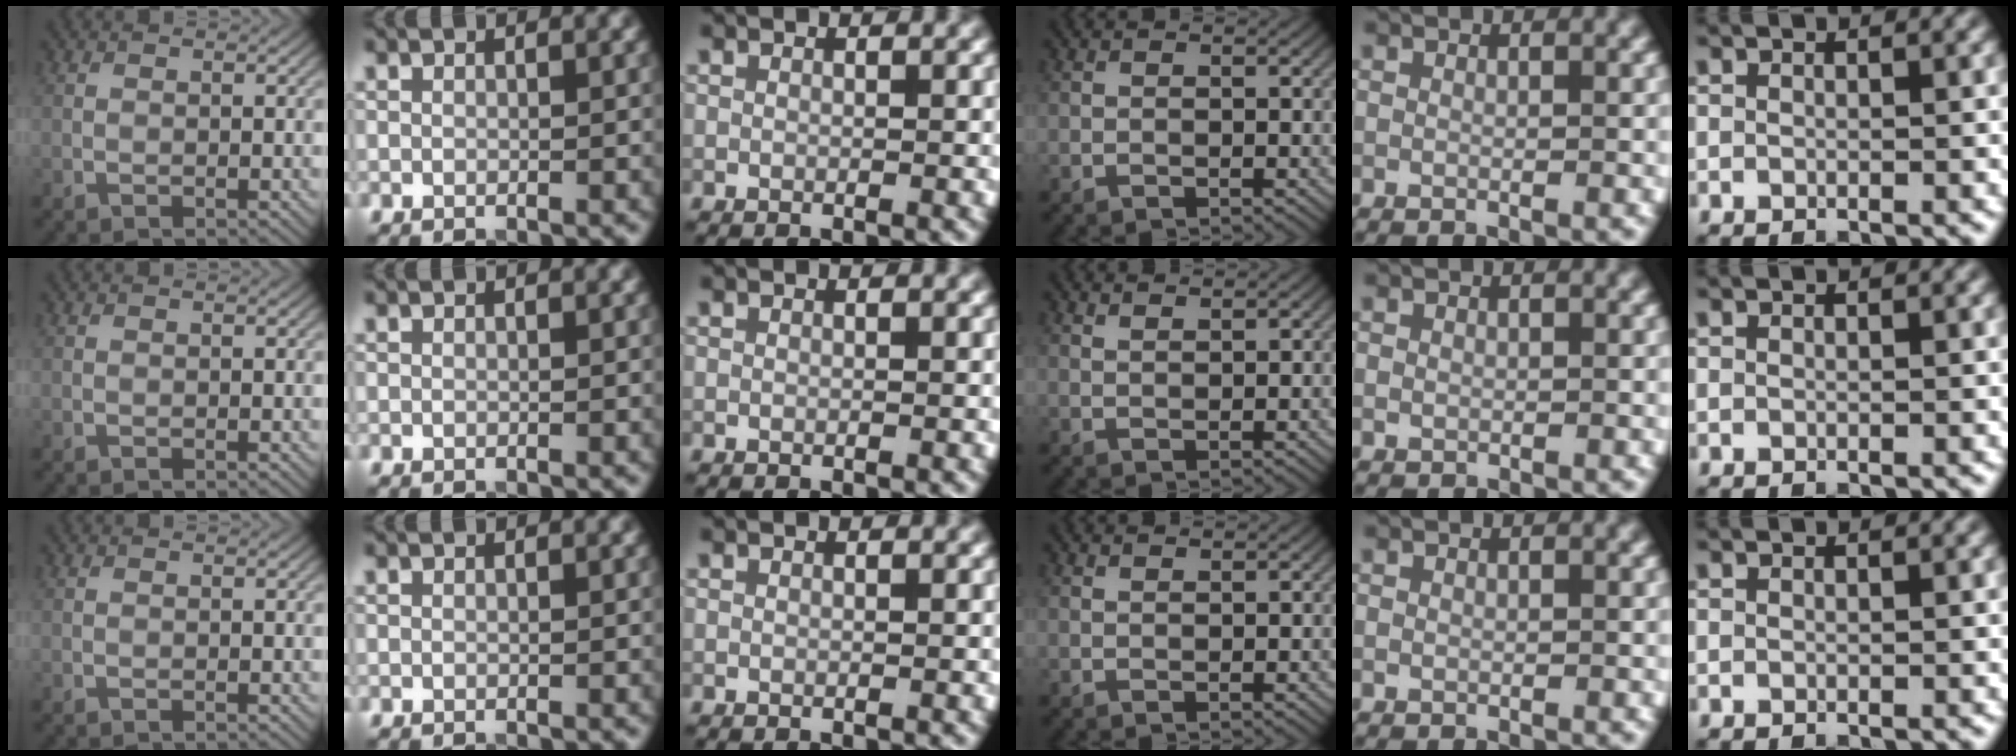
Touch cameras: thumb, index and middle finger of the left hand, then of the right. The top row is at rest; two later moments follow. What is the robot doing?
{"motion": "lift_and_place", "object": "coin"}